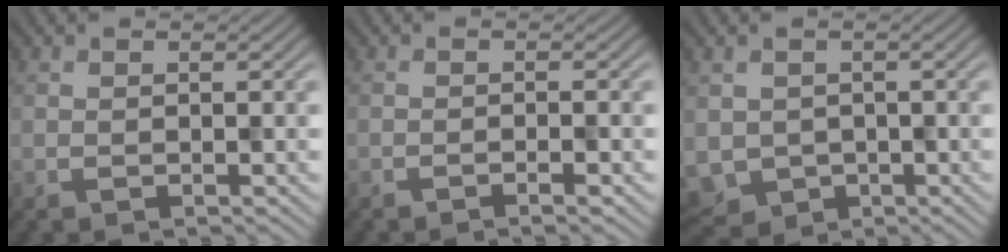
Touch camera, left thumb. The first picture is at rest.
{"total": 1.9, "force": [-1.6, 0.0, 1.1], "torque": [-0.017, 0.009, -0.028]}
{"total": 2.8, "force": [-0.3, 2.8, -0.4], "torque": [-0.022, -0.020, 0.000]}